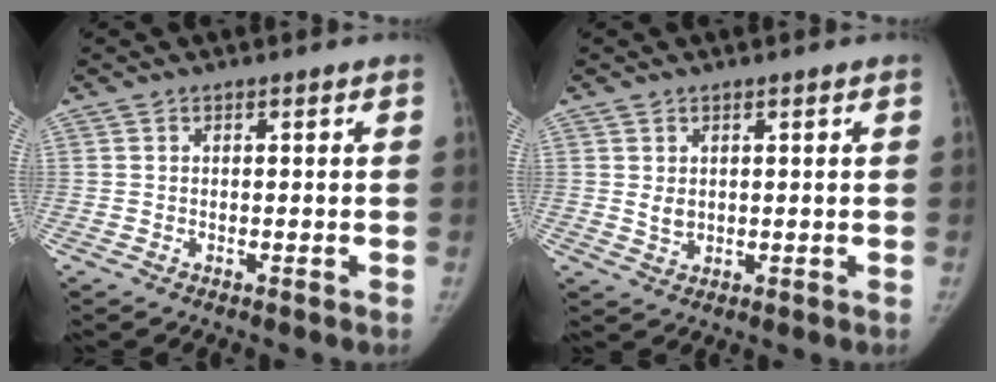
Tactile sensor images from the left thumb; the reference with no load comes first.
{"total": 2.4, "force": [0.6, 1.8, 1.4], "torque": [-0.019, -0.009, 0.018]}